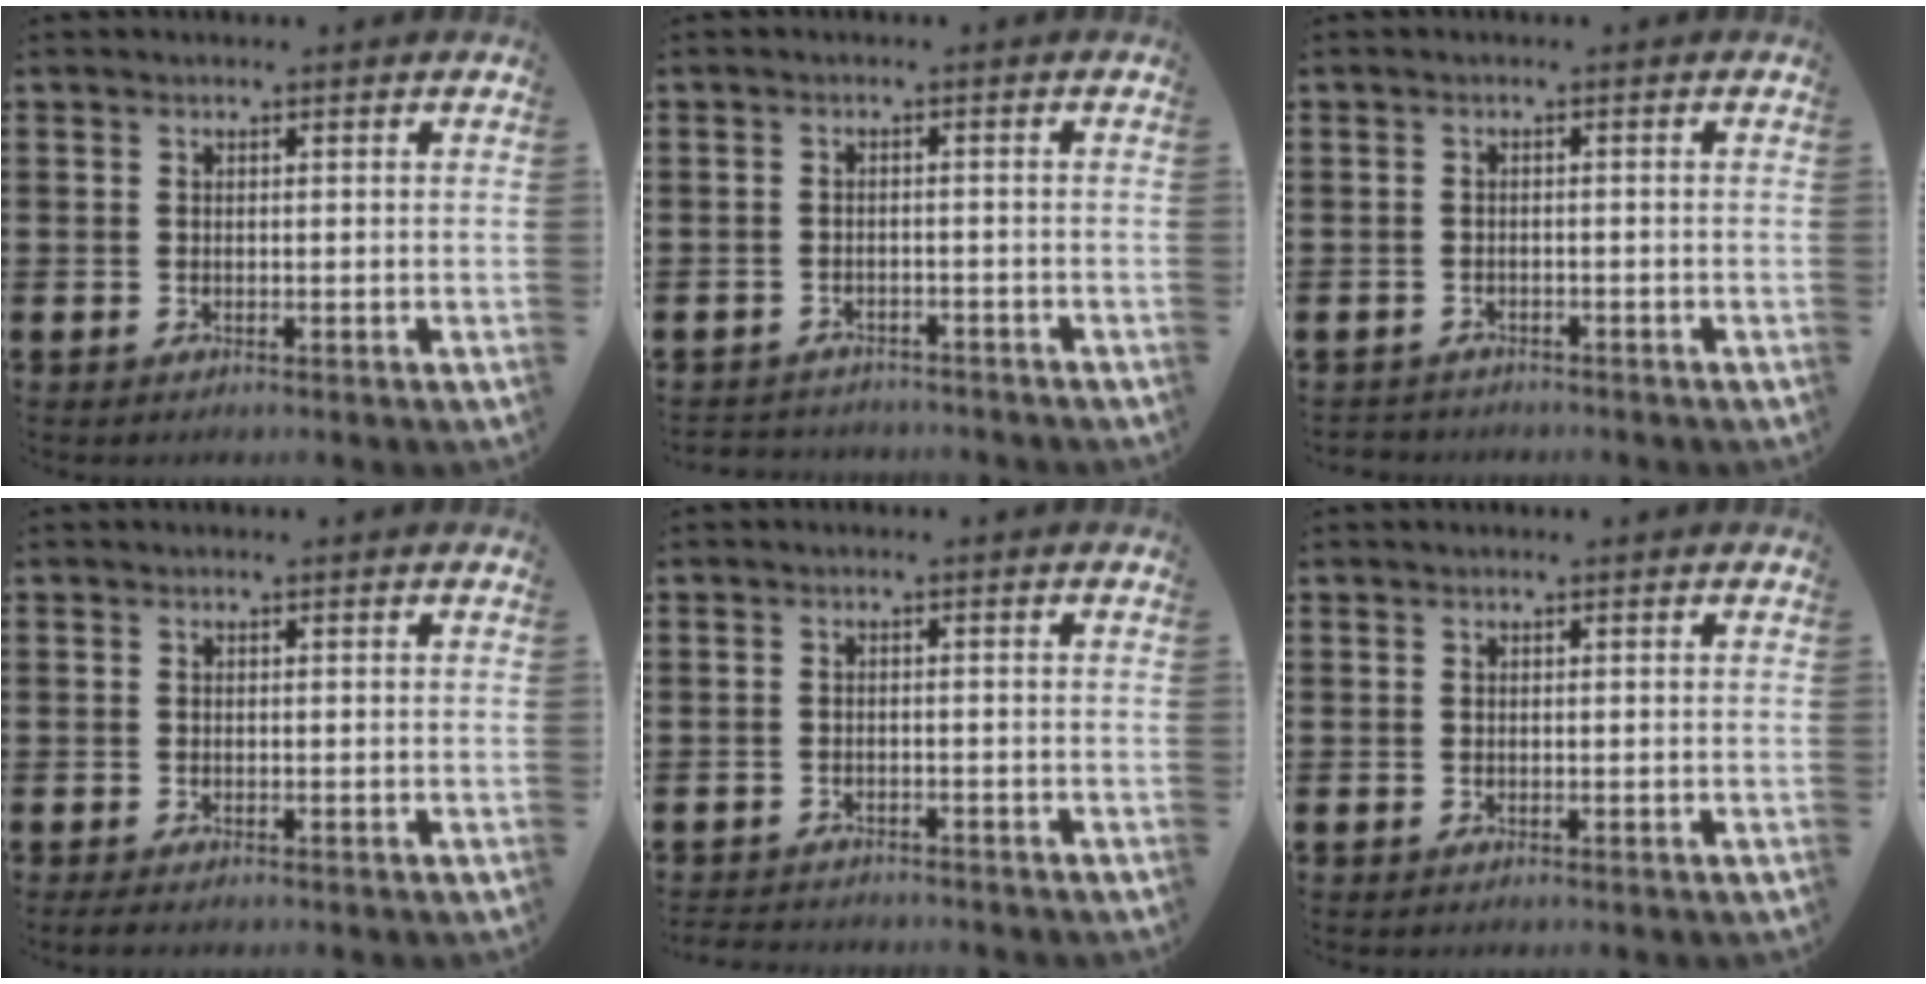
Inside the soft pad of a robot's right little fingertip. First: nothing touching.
{"total": 1.7, "force": [-1.7, 0.2, -0.3], "torque": [-0.001, 0.002, -0.039]}
{"total": 1.0, "force": [-0.9, 0.2, -0.1], "torque": [-0.001, 0.001, -0.021]}
{"total": 0.6, "force": [-0.3, 0.2, 0.5], "torque": [-0.010, 0.000, -0.007]}
{"total": 1.4, "force": [-1.4, 0.1, -0.2], "torque": [-0.002, 0.002, -0.031]}
{"total": 0.0}